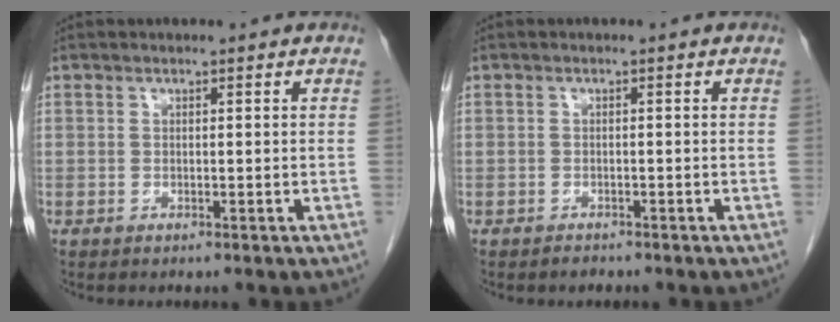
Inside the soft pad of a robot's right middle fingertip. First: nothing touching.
{"total": 1.0, "force": [-0.9, 0.4, 0.1], "torque": [-0.009, -0.002, -0.012]}